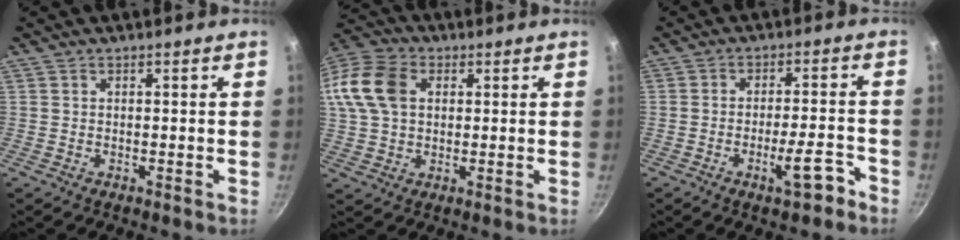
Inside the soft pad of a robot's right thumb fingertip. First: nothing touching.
{"total": 14.0, "force": [3.0, 9.9, 9.4], "torque": [-0.190, 0.020, 0.046]}
{"total": 6.8, "force": [-3.8, 1.8, 5.4], "torque": [-0.068, 0.030, -0.052]}